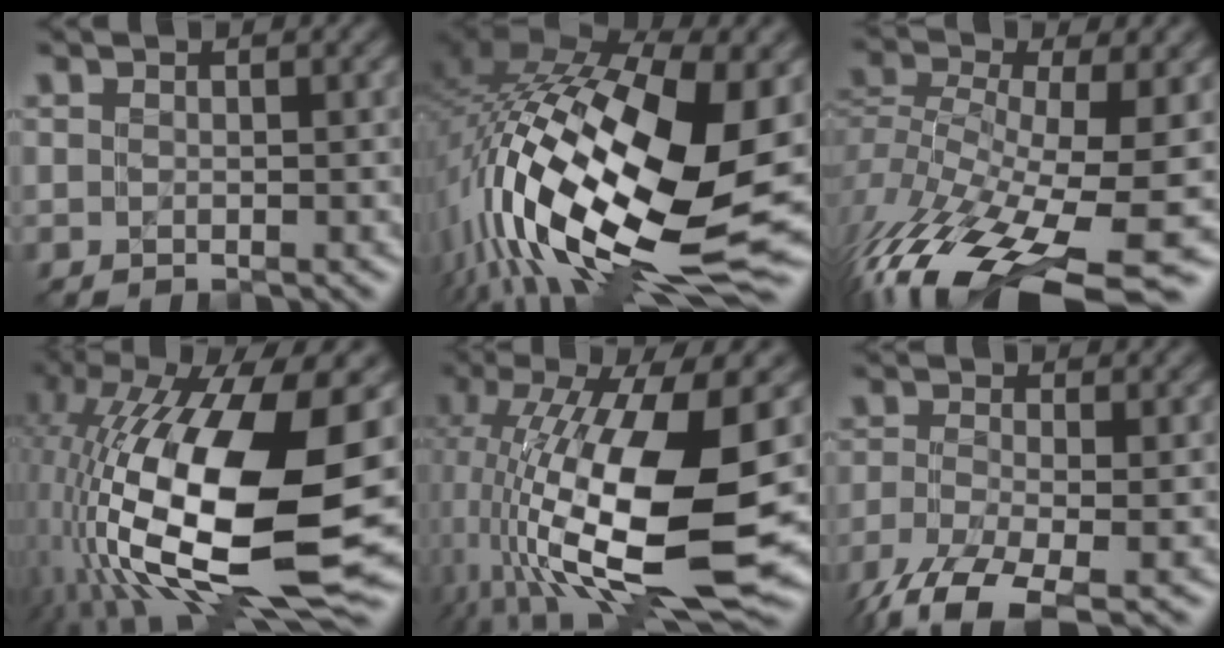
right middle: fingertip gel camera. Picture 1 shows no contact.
{"total": 19.7, "force": [-1.1, 9.3, 17.3], "torque": [-0.338, -0.041, -0.008]}
{"total": 14.9, "force": [-7.5, 5.5, 11.7], "torque": [-0.259, -0.012, -0.120]}
{"total": 18.1, "force": [-1.8, 8.2, 16.0], "torque": [-0.317, 0.001, -0.034]}
{"total": 15.1, "force": [-0.7, 6.2, 13.8], "torque": [-0.260, -0.026, -0.007]}
{"total": 7.5, "force": [-4.9, 2.4, 5.2], "torque": [-0.118, -0.022, -0.094]}